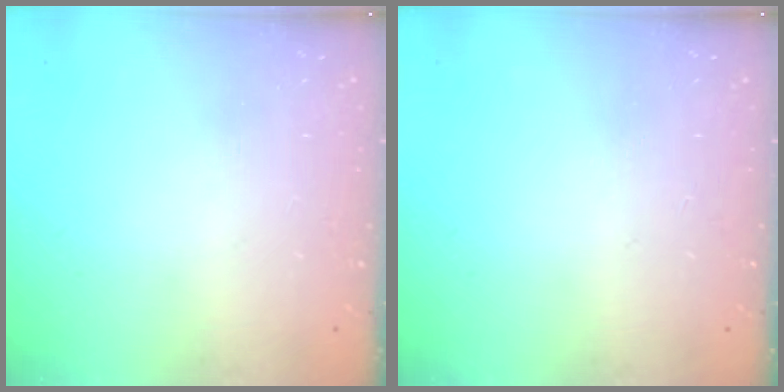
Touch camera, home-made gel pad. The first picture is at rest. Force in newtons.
{"total": 0.0}